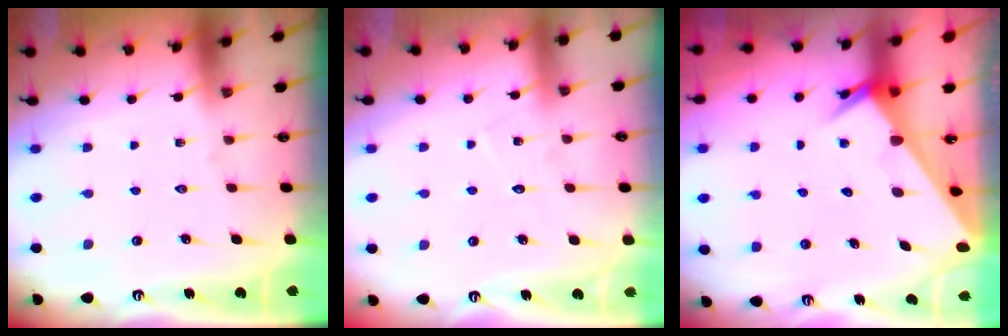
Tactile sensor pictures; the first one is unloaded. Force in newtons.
{"total": 4.7, "press": 4.7, "slide": 0.4}
{"total": 2.4, "press": 2.4, "slide": 0.1}